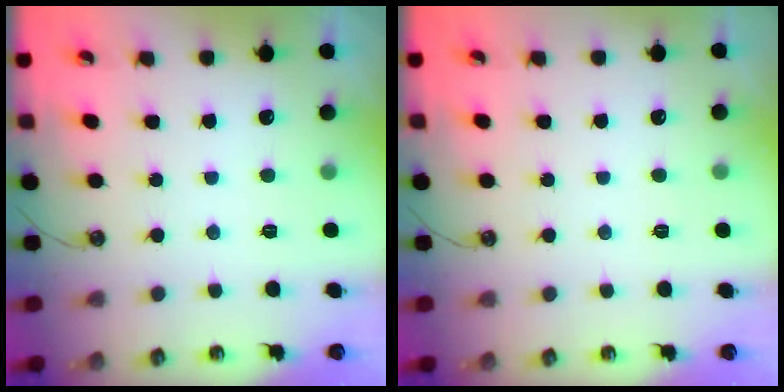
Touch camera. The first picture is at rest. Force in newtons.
{"total": 0.0}